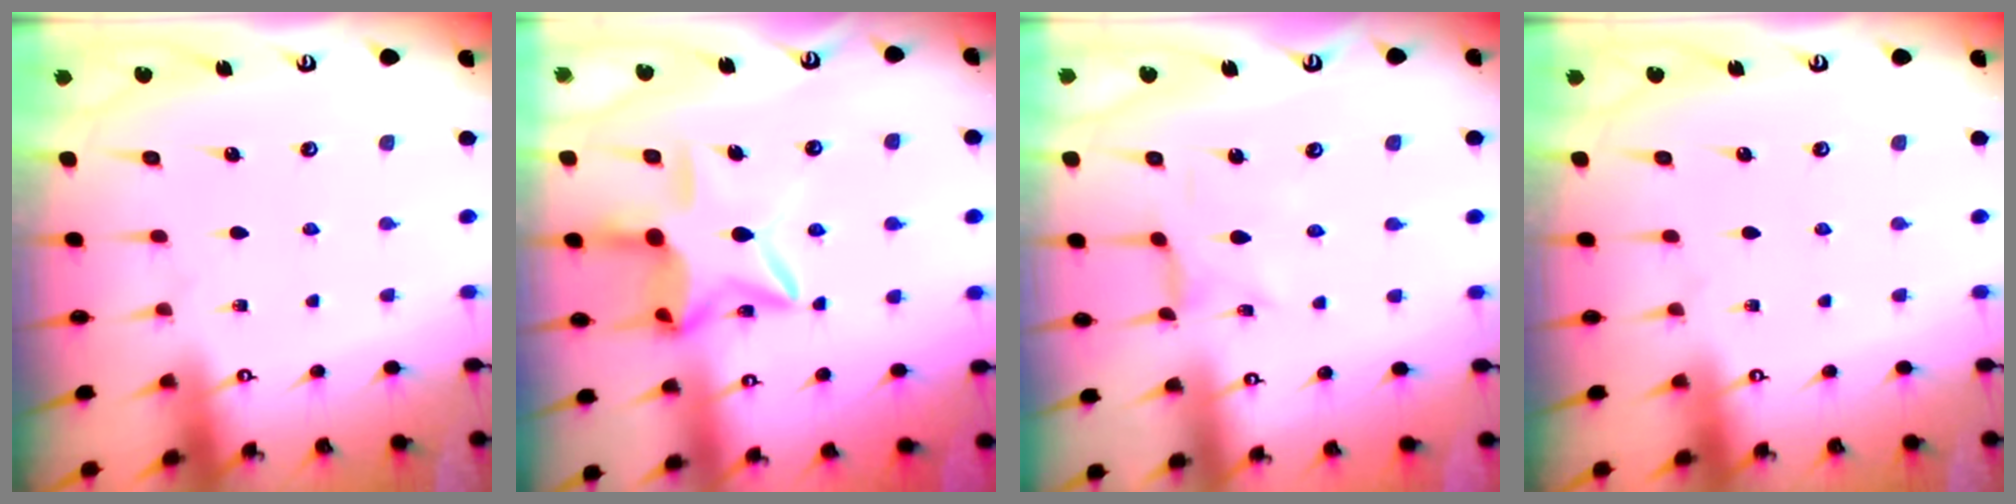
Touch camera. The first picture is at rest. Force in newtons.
{"total": 12.4, "press": 12.3, "slide": 1.0}
{"total": 1.3, "press": 1.2, "slide": 0.1}
{"total": 0.0}